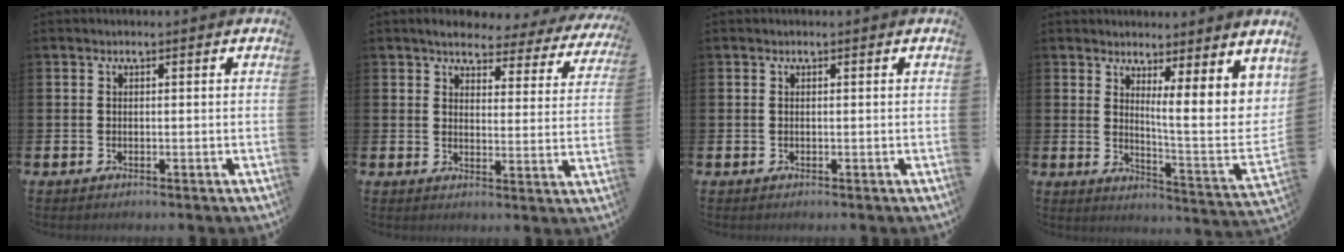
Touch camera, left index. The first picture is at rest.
{"total": 3.8, "force": [3.5, 1.2, 0.9], "torque": [-0.023, -0.030, 0.053]}
{"total": 0.0}
{"total": 6.7, "force": [4.6, 0.3, 4.8], "torque": [-0.069, -0.072, 0.068]}